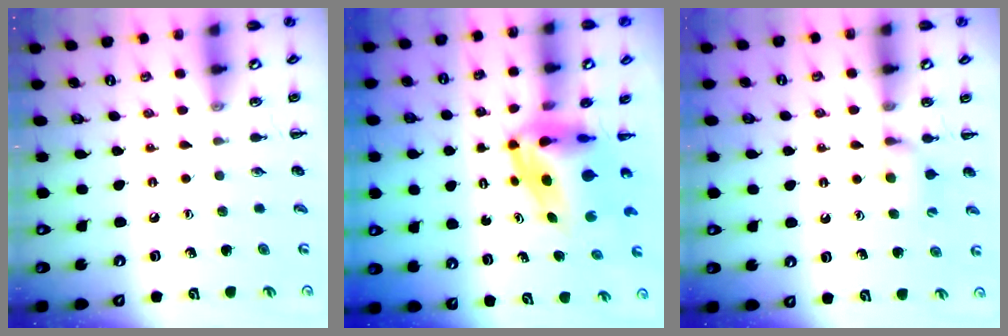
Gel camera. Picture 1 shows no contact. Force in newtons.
{"total": 7.3, "press": 7.1, "slide": 1.9}
{"total": 5.5, "press": 5.3, "slide": 1.7}